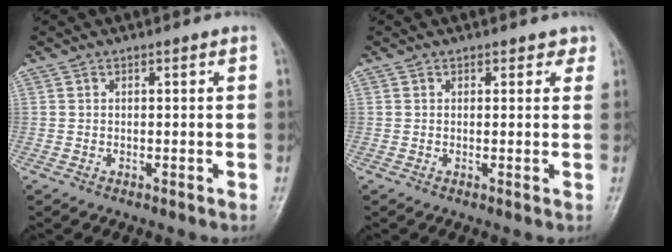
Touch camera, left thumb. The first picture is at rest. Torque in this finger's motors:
{"motor_torque": [0.03, -0.09, -0.27, 0.07, 0.02]}